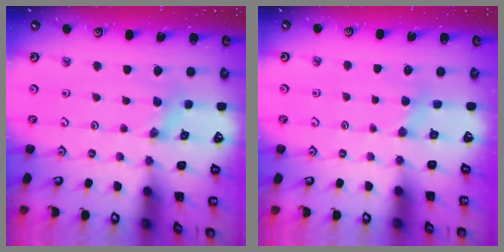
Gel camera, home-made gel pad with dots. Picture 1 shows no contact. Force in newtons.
{"total": 2.9, "press": 2.9, "slide": 0.5}